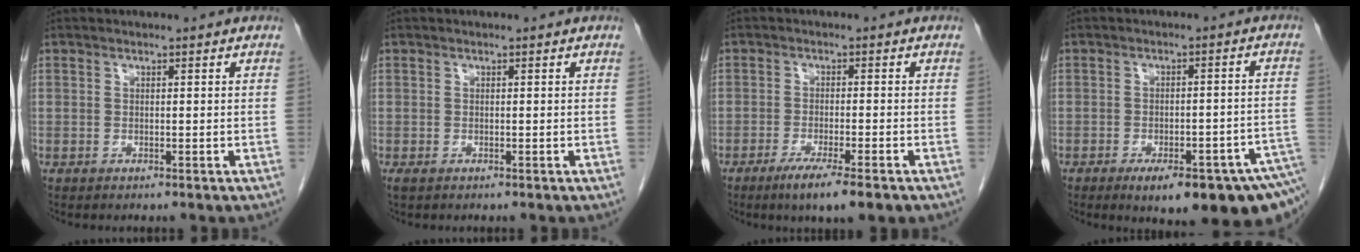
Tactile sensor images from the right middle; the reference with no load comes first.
{"total": 0.6, "force": [-0.3, 0.3, 0.4], "torque": [-0.006, -0.001, -0.002]}
{"total": 7.1, "force": [-4.7, 0.5, 5.4], "torque": [-0.081, -0.016, -0.071]}
{"total": 16.1, "force": [-10.2, 3.7, 11.9], "torque": [-0.096, 0.013, -0.129]}